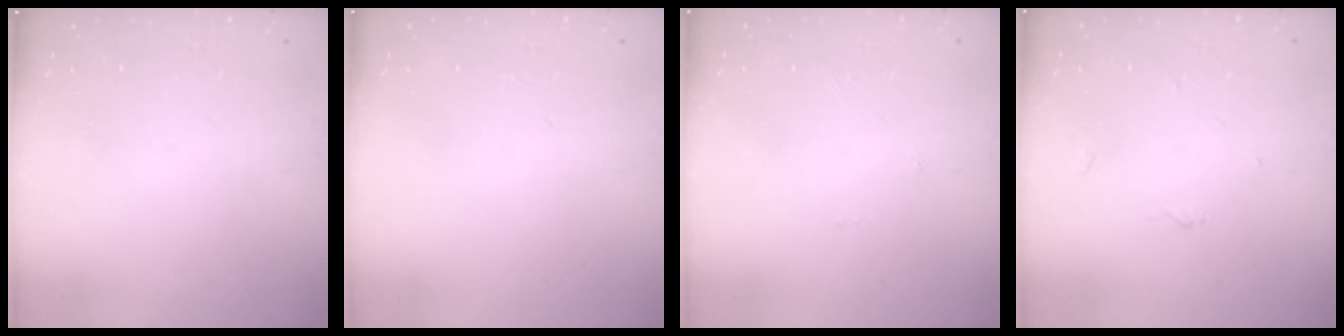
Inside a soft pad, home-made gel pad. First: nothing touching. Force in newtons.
{"total": 1.8, "press": 1.8, "slide": 0.1}
{"total": 0.0}
{"total": 2.5, "press": 2.5, "slide": 0.3}